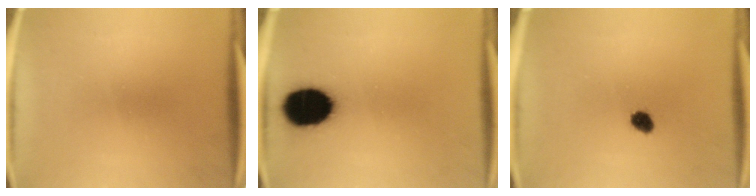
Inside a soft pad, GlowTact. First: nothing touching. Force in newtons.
{"total": 15.9}
{"total": 2.8}